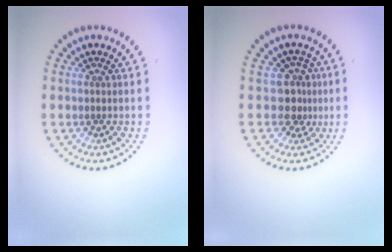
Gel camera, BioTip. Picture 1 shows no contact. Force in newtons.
{"total": 2.6, "press": 2.0, "slide": 1.8}